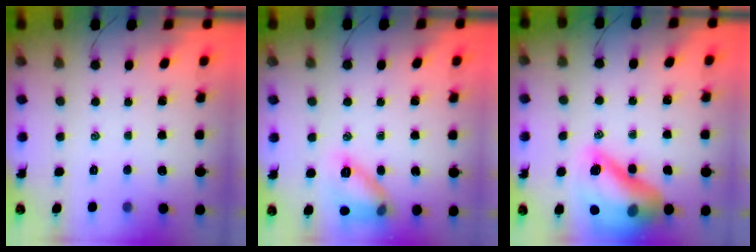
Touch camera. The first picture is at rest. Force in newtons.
{"total": 12.0, "press": 12.0, "slide": 0.4}
{"total": 20.3, "press": 19.9, "slide": 4.0}